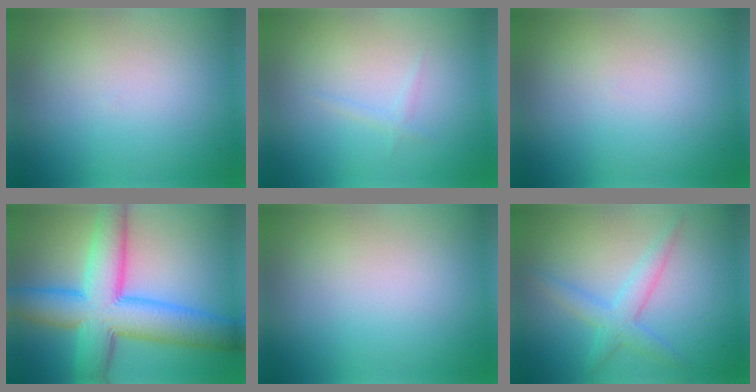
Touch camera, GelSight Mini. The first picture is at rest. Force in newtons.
{"total": 0.7, "press": 0.7, "slide": 0.1}
{"total": 0.0}
{"total": 11.1, "press": 11.1, "slide": 0.2}
{"total": 0.0}
{"total": 2.9, "press": 2.9, "slide": 0.1}